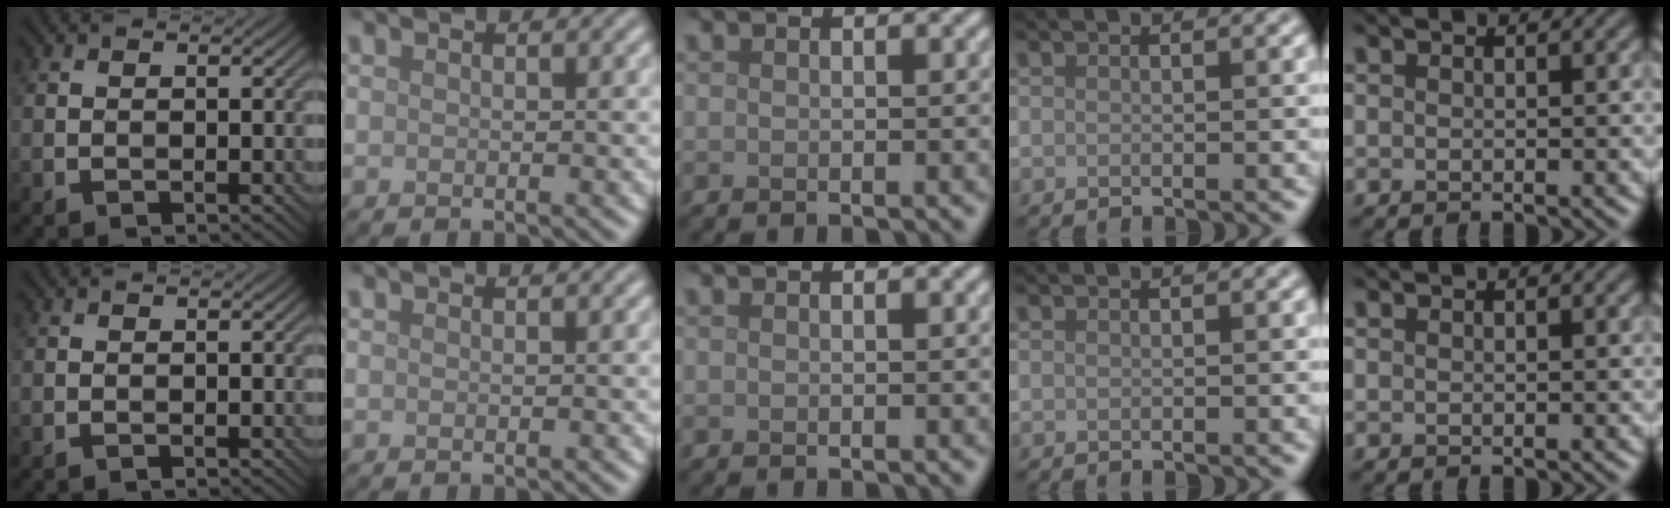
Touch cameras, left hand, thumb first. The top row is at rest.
{}